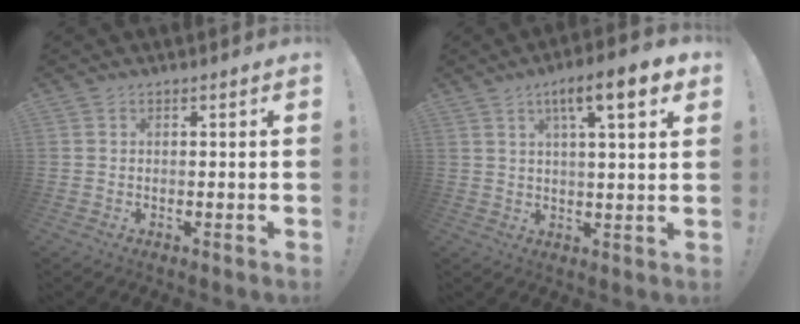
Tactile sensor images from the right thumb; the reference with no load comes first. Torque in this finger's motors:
{"motor_torque": [0.04, 2.10, 1.39, 0.23, 0.03]}